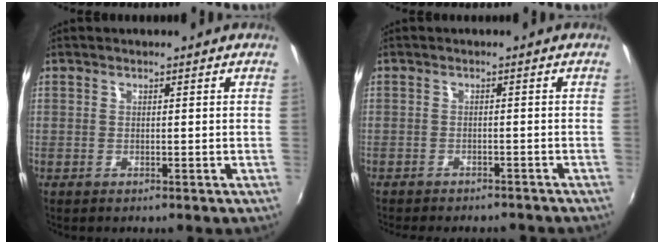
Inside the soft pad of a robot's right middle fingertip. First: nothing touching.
{"total": 7.1, "force": [-6.3, 1.9, 2.6], "torque": [-0.062, -0.013, -0.086]}